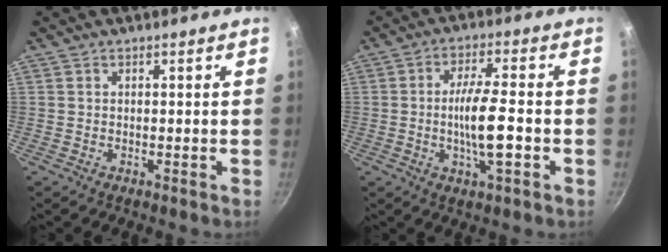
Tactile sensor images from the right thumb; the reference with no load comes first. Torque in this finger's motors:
{"motor_torque": [2.45, 2.21, 2.13, -0.66, 0.76]}